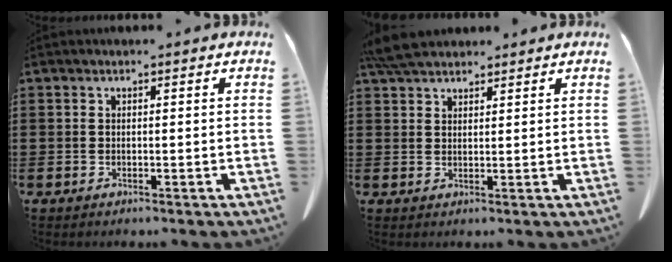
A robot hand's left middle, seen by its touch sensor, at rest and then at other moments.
{"total": 5.0, "force": [4.4, 1.3, 2.1], "torque": [-0.051, -0.005, 0.084]}